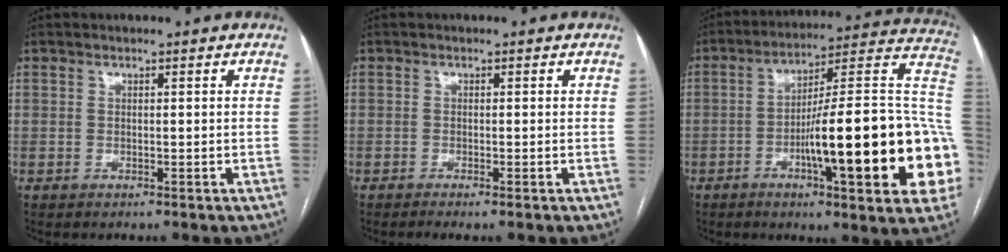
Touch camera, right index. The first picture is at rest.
{"total": 1.3, "force": [-0.9, -0.1, 0.9], "torque": [-0.019, -0.002, -0.017]}
{"total": 26.9, "force": [-6.0, 2.8, 26.1], "torque": [-0.281, 0.009, -0.091]}